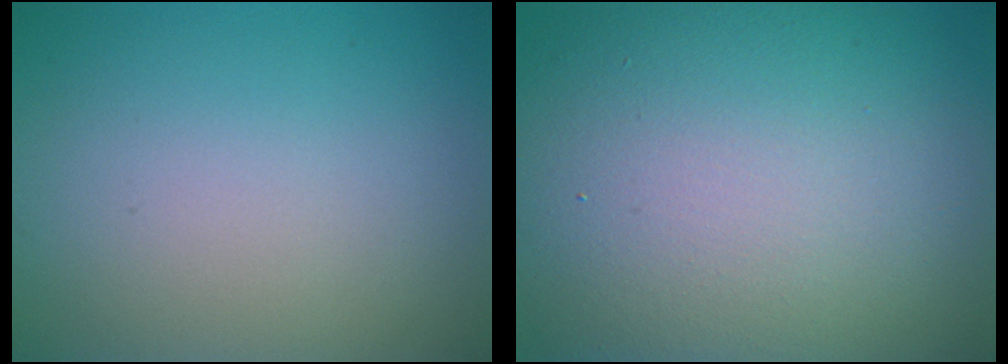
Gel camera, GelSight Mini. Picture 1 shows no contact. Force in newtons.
{"total": 16.6, "press": 16.6, "slide": 0.8}